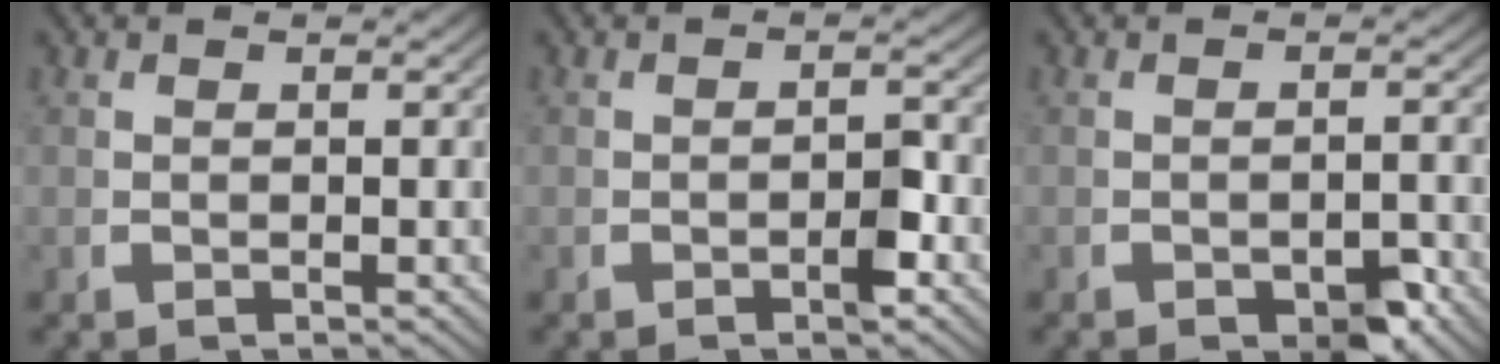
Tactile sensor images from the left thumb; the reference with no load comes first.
{"total": 1.8, "force": [-0.7, 0.6, 1.5], "torque": [-0.023, -0.004, -0.013]}
{"total": 3.3, "force": [-1.9, 1.6, 2.2], "torque": [-0.028, -0.016, -0.027]}